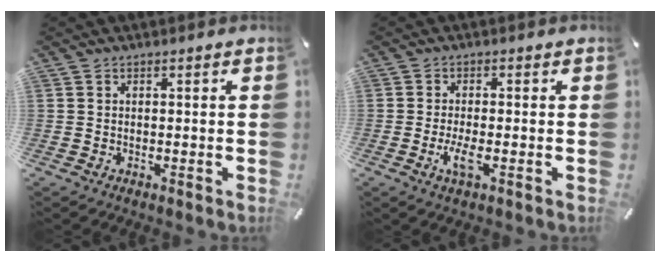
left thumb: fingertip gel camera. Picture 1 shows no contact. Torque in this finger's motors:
{"motor_torque": [0.00, 0.06, 0.00, 0.00, 0.00]}